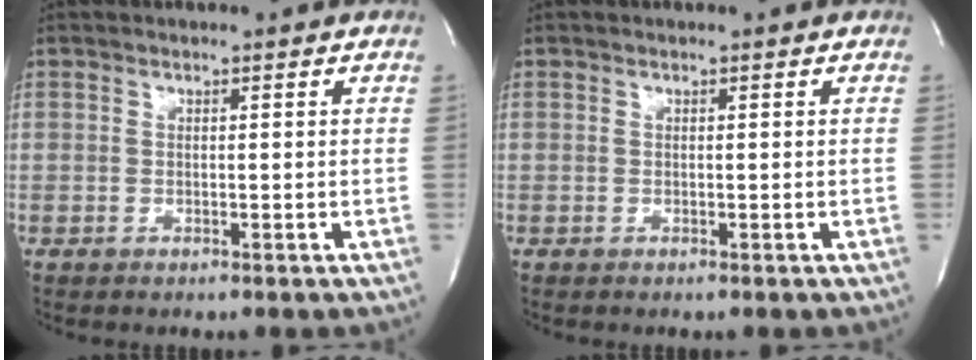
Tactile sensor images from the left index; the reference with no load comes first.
{"total": 0.0}